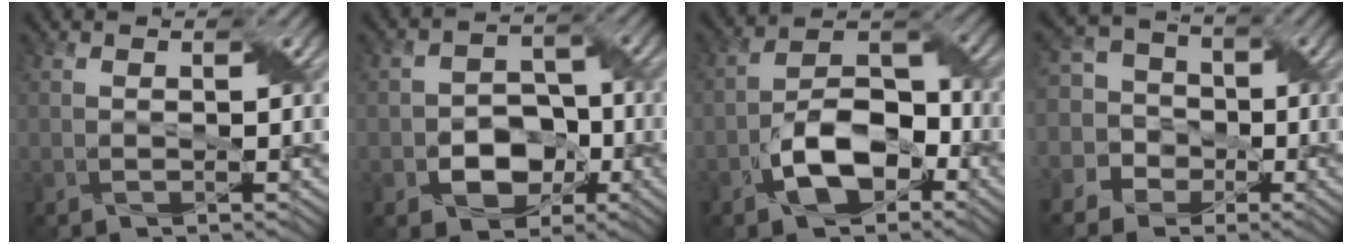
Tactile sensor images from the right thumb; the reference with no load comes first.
{"total": 6.0, "force": [-2.6, 4.6, 2.9], "torque": [-0.042, -0.006, -0.043]}
{"total": 8.9, "force": [-4.2, 5.1, 6.0], "torque": [-0.104, 0.006, -0.083]}
{"total": 6.9, "force": [-2.5, 6.2, 1.6], "torque": [-0.051, 0.005, -0.069]}